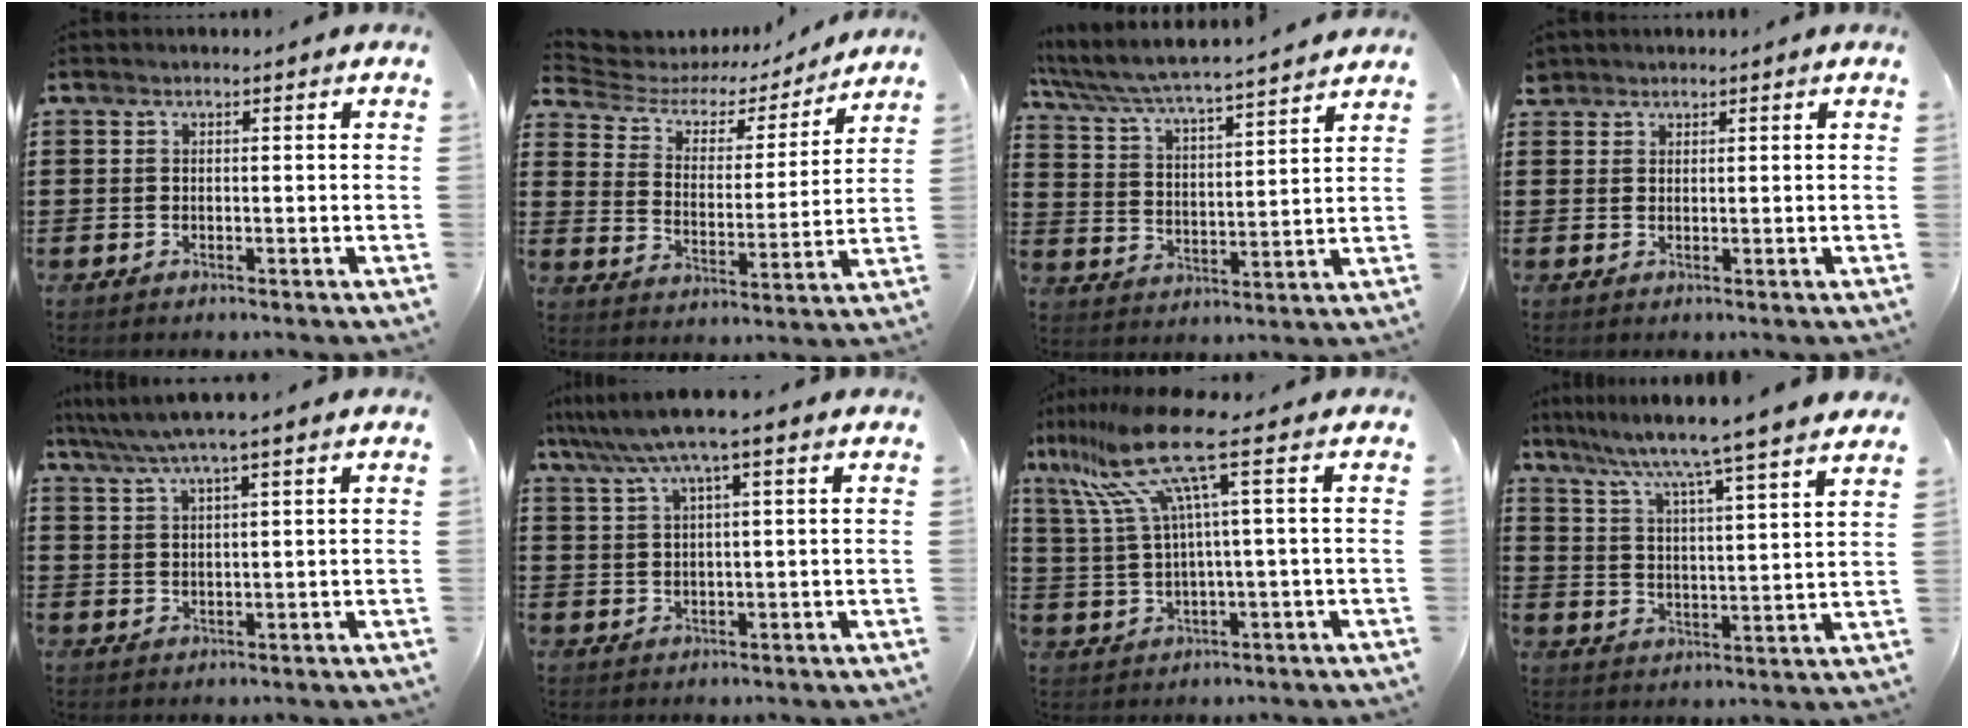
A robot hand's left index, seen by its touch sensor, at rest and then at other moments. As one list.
[{"total": 4.6, "force": [3.8, 2.0, 1.7], "torque": [-0.059, -0.021, 0.056]}, {"total": 5.0, "force": [4.7, -0.2, 1.5], "torque": [-0.054, -0.038, 0.073]}, {"total": 1.5, "force": [1.3, 0.7, 0.1], "torque": [-0.007, 0.003, 0.027]}, {"total": 4.4, "force": [3.1, -0.1, 3.1], "torque": [-0.067, -0.007, 0.053]}, {"total": 6.1, "force": [3.7, 0.0, 4.8], "torque": [-0.110, -0.009, 0.061]}, {"total": 13.0, "force": [5.5, 1.3, 11.7], "torque": [-0.277, -0.019, 0.078]}, {"total": 6.0, "force": [5.3, -1.6, 2.5], "torque": [-0.071, -0.048, 0.078]}]